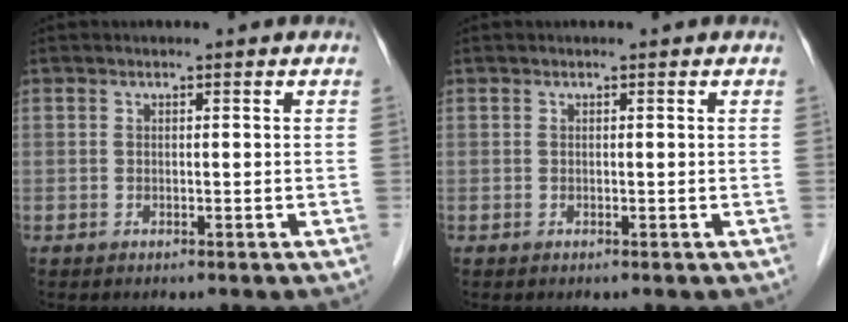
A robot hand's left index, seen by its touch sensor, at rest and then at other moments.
{"total": 0.0}